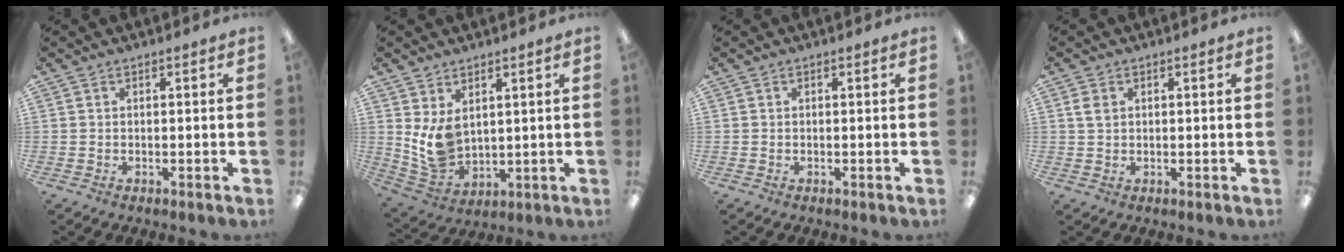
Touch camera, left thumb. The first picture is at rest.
{"total": 8.3, "force": [3.1, 5.6, 5.3], "torque": [-0.118, -0.019, 0.059]}
{"total": 0.0}
{"total": 2.2, "force": [0.8, 1.6, 1.4], "torque": [-0.022, 0.002, 0.012]}